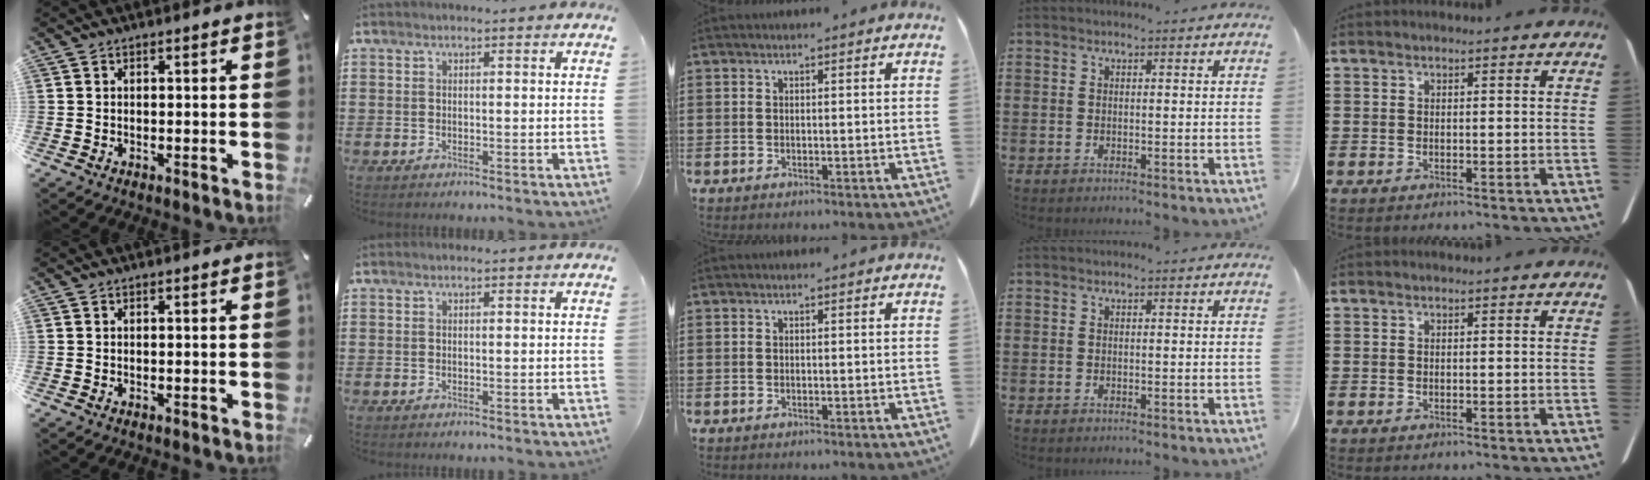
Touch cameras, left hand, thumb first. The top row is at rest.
{}